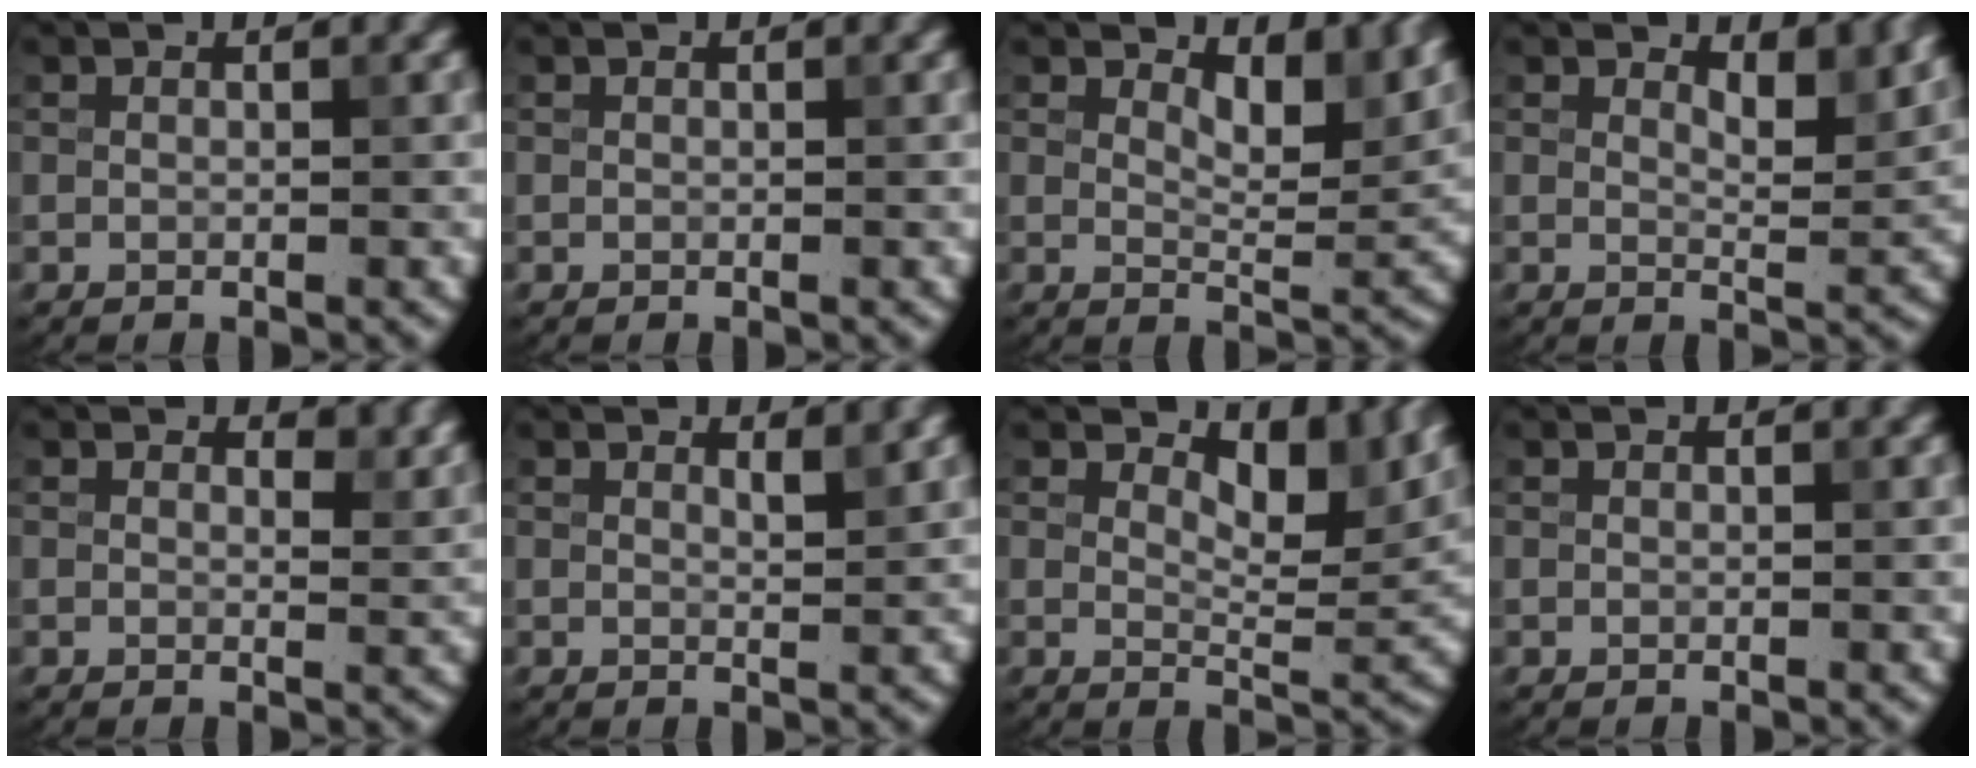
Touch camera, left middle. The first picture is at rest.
{"total": 0.0}
{"total": 5.3, "force": [3.5, 2.1, 3.3], "torque": [-0.050, -0.009, 0.047]}
{"total": 3.0, "force": [2.2, 1.0, 1.8], "torque": [-0.029, -0.006, 0.028]}
{"total": 2.1, "force": [1.5, 1.0, 1.1], "torque": [-0.016, -0.009, 0.018]}
{"total": 1.1, "force": [0.9, 0.2, 0.6], "torque": [-0.008, -0.001, 0.014]}
{"total": 7.3, "force": [4.6, 3.0, 4.8], "torque": [-0.064, -0.004, 0.071]}
{"total": 0.0}